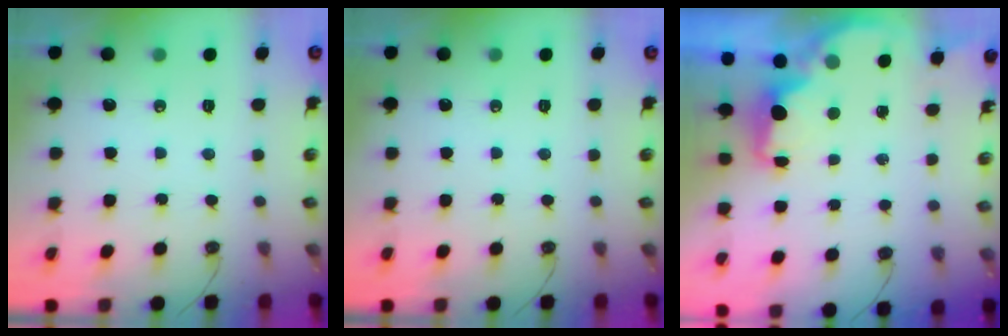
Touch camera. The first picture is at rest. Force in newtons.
{"total": 0.0}
{"total": 2.4, "press": 2.3, "slide": 0.8}